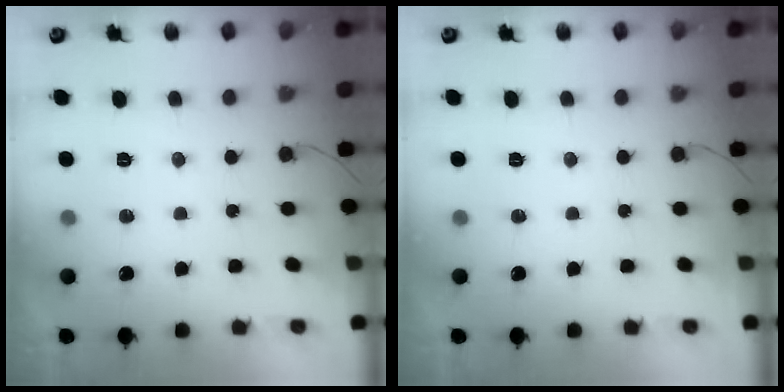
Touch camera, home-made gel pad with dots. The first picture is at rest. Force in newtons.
{"total": 0.0}